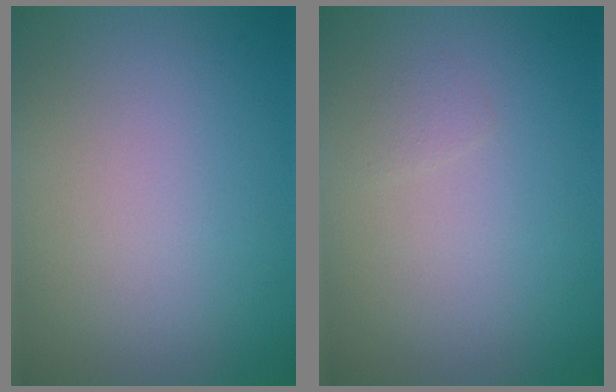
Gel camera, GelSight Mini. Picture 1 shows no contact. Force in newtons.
{"total": 0.6, "press": 0.6, "slide": 0.0}